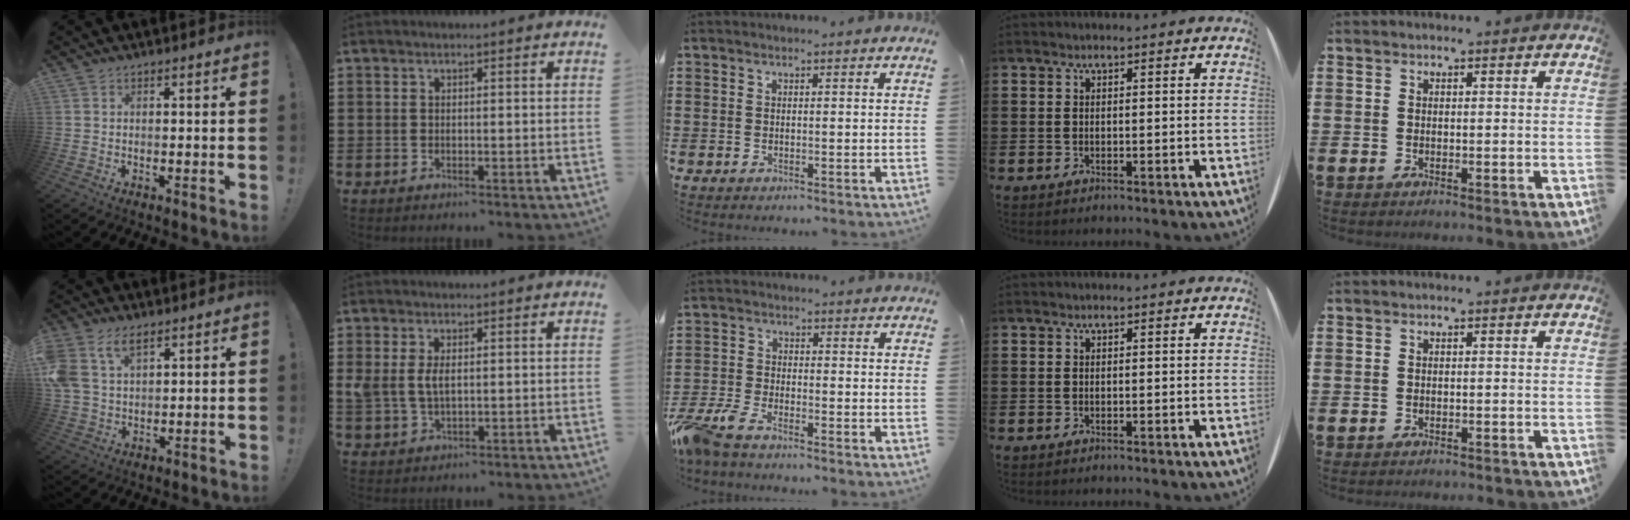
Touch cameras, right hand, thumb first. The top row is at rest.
{"thumb": {"total": 9.8, "force": [5.5, 5.9, 5.6], "torque": [-0.121, -0.013, 0.109]}, "index": {"total": 3.8, "force": [0.7, 2.0, 3.1], "torque": [-0.080, 0.002, 0.006]}, "middle": {"total": 5.1, "force": [-4.4, 1.0, 2.5], "torque": [-0.081, -0.012, -0.093]}, "little": {"total": 0.6, "force": [-0.6, 0.0, 0.0], "torque": [-0.001, -0.002, -0.013]}}